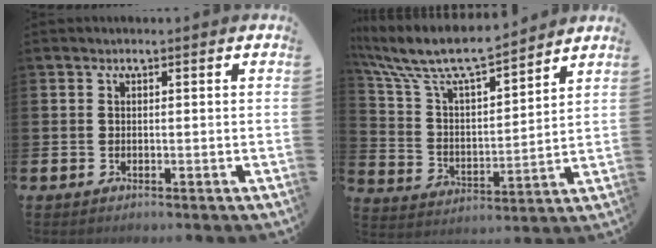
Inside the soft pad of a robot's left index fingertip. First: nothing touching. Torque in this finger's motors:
{"motor_torque": [1.04, -1.10, 0.93, 0.21]}